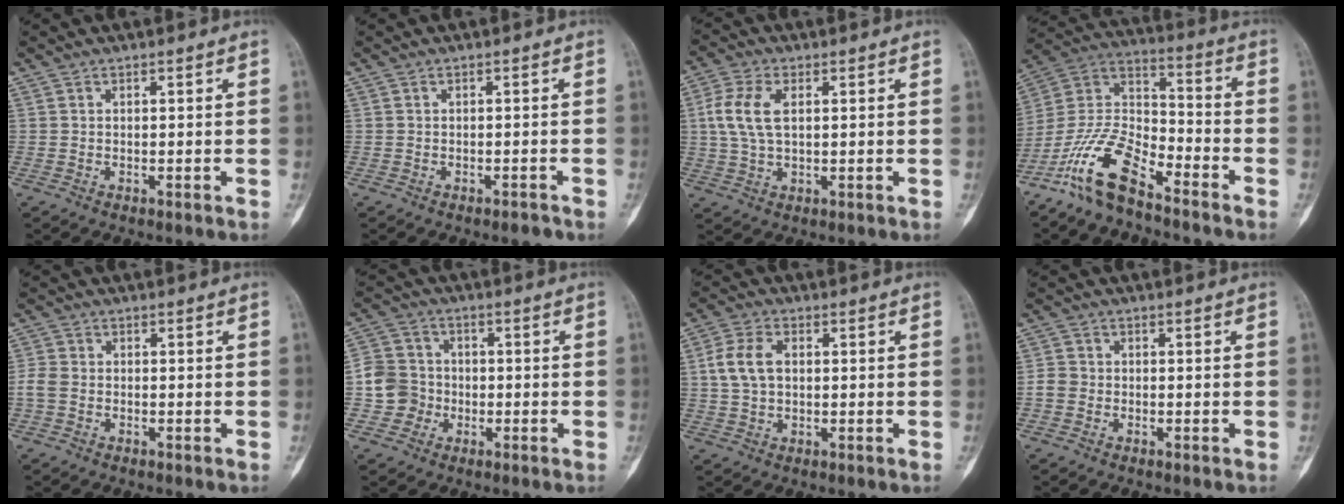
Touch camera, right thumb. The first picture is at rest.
{"total": 1.2, "force": [-1.0, 0.4, 0.6], "torque": [-0.009, 0.007, -0.013]}
{"total": 7.7, "force": [1.5, 4.2, 6.3], "torque": [-0.147, 0.009, 0.030]}
{"total": 14.7, "force": [-10.3, 5.5, 8.9], "torque": [-0.171, 0.073, -0.204]}
{"total": 3.2, "force": [-0.7, 2.6, 1.7], "torque": [-0.039, 0.005, -0.018]}
{"total": 7.2, "force": [-1.5, 6.9, 1.6], "torque": [-0.005, 0.021, -0.033]}
{"total": 6.8, "force": [0.9, 4.5, 5.0], "torque": [-0.102, 0.014, 0.016]}
{"total": 2.6, "force": [-0.7, 2.3, 0.9], "torque": [-0.010, 0.008, -0.018]}